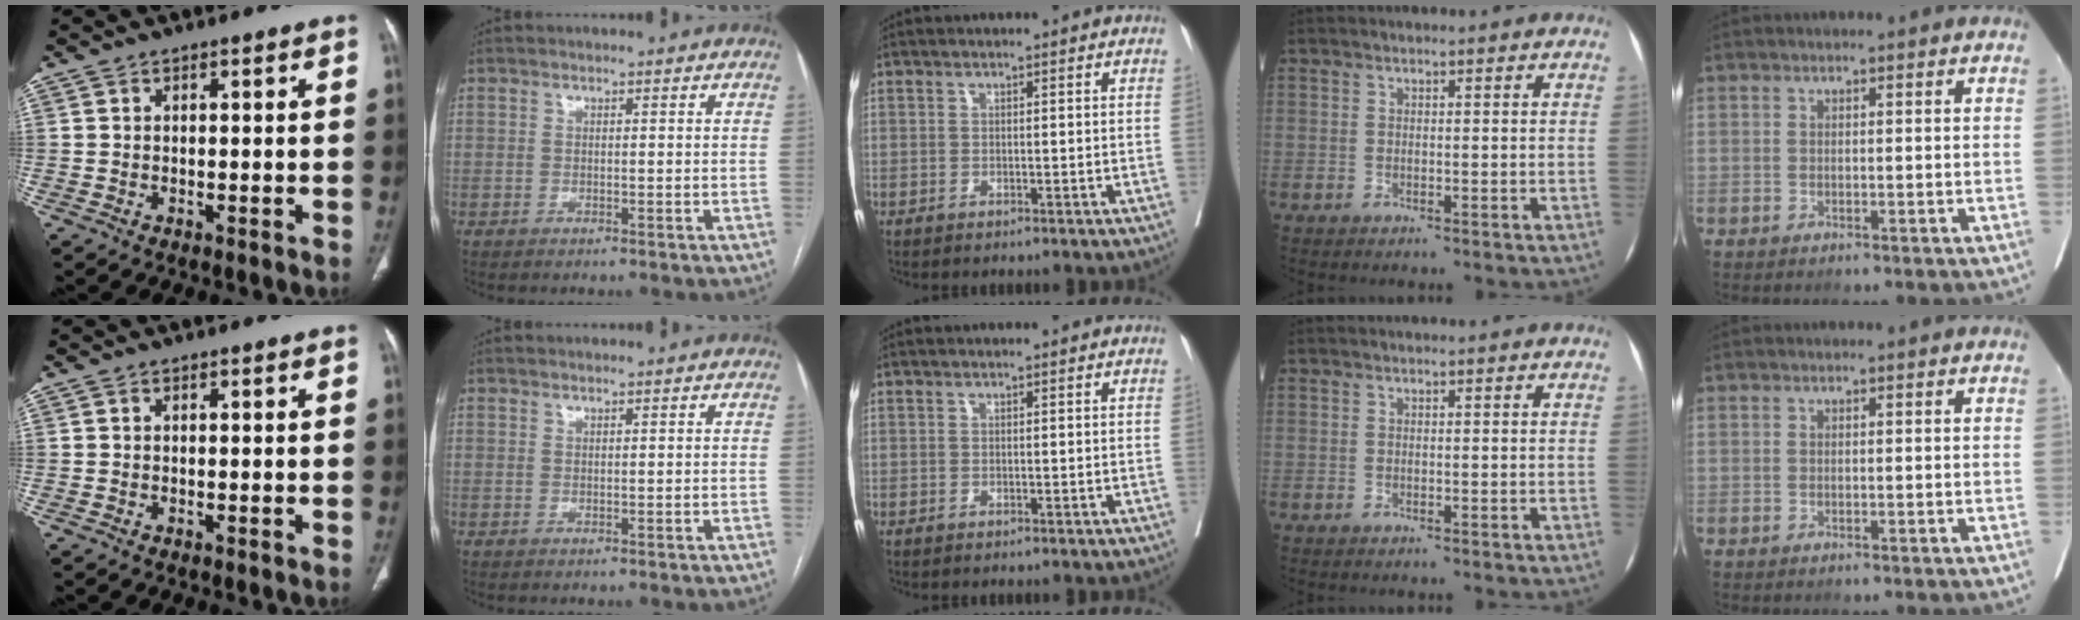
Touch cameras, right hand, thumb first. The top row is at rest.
{}